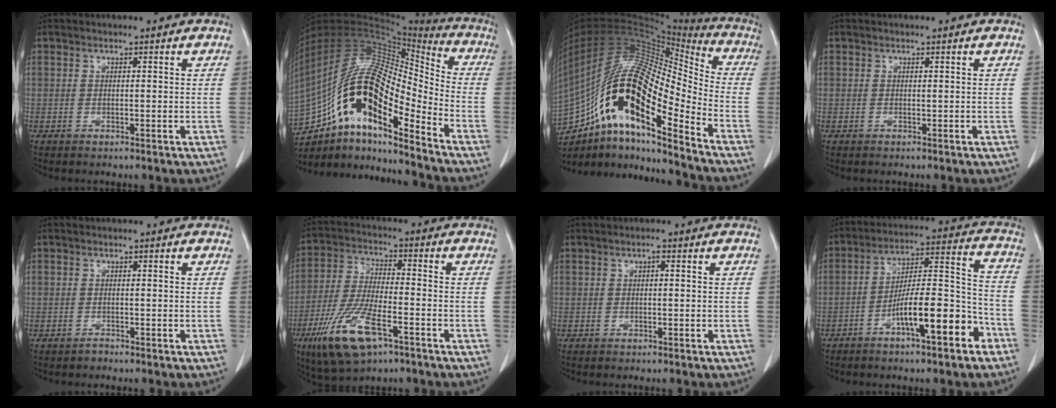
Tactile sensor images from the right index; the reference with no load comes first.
{"total": 20.8, "force": [-11.4, 5.7, 16.5], "torque": [-0.333, 0.025, -0.199]}
{"total": 25.4, "force": [-13.2, 6.1, 20.8], "torque": [-0.406, 0.010, -0.234]}
{"total": 0.0}
{"total": 0.6, "force": [-0.5, 0.3, -0.1], "torque": [0.006, 0.002, -0.009]}
{"total": 12.9, "force": [-6.7, 3.6, 10.4], "torque": [-0.218, -0.018, -0.118]}
{"total": 0.7, "force": [0.2, 0.2, 0.6], "torque": [-0.005, 0.005, 0.003]}
{"total": 13.0, "force": [-6.8, 2.1, 10.9], "torque": [-0.175, 0.020, -0.109]}